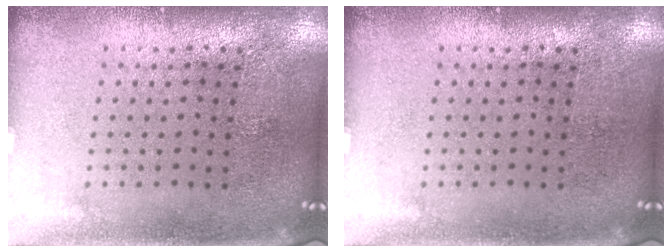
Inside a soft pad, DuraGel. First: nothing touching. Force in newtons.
{"total": 0.0}